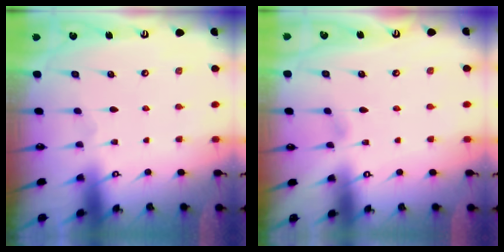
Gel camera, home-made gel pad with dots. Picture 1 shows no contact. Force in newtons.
{"total": 2.2, "press": 2.2, "slide": 0.3}